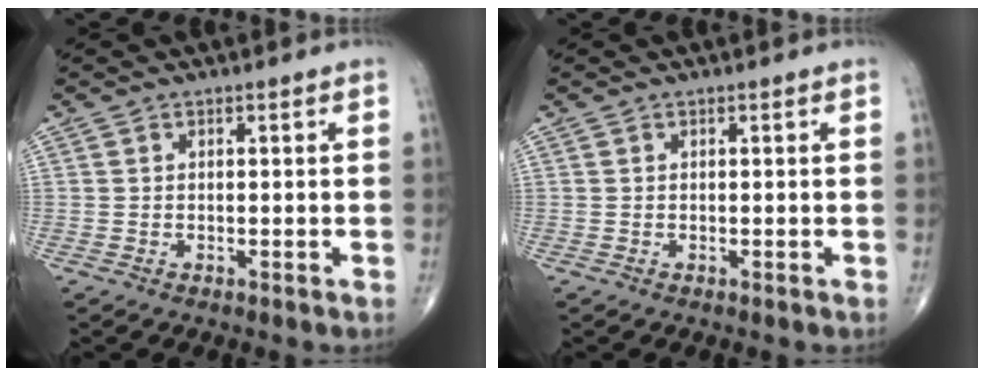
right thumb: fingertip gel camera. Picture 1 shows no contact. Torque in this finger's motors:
{"motor_torque": [-0.03, 0.03, 0.12, 0.12, 0.00]}